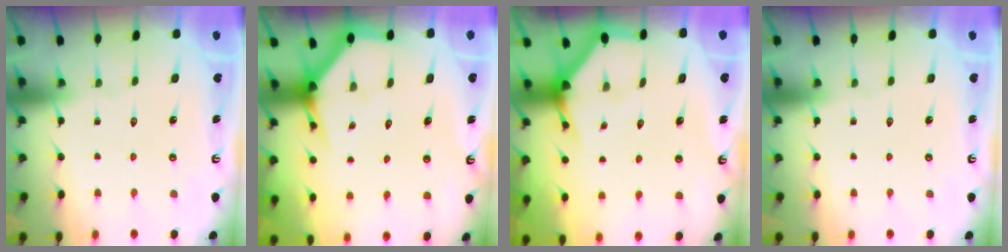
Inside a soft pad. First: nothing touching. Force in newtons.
{"total": 4.0, "press": 4.0, "slide": 0.2}
{"total": 3.4, "press": 3.4, "slide": 0.2}
{"total": 0.0}